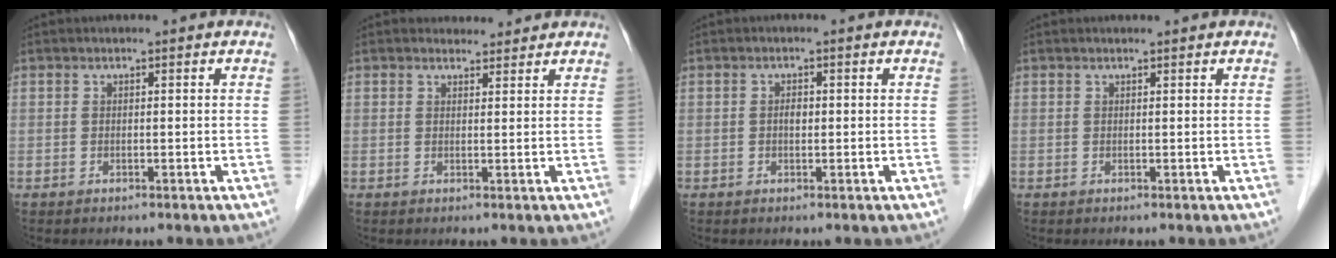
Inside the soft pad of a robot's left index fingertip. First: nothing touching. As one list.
[{"total": 1.6, "force": [1.4, 0.8, -0.2], "torque": [0.003, 0.000, 0.015]}, {"total": 1.4, "force": [-1.1, 0.5, 0.7], "torque": [-0.012, -0.004, -0.020]}, {"total": 0.0}]